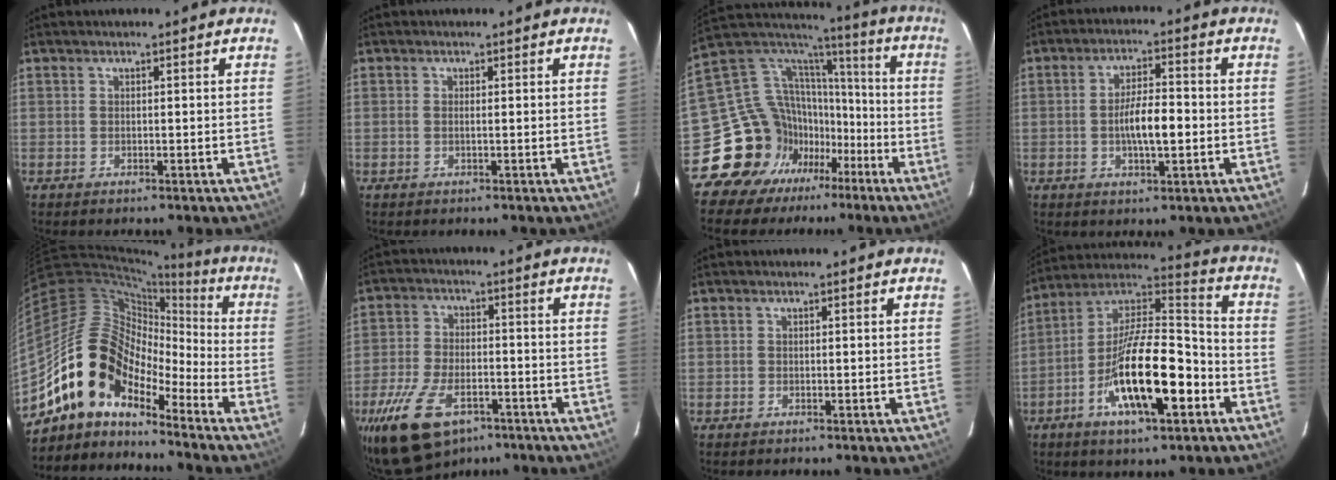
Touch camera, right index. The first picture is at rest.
{"total": 0.6, "force": [-0.1, 0.0, 0.6], "torque": [-0.012, 0.000, -0.003]}
{"total": 18.2, "force": [-11.0, 14.0, 4.0], "torque": [-0.101, 0.068, -0.180]}
{"total": 7.1, "force": [-1.2, 2.0, 6.7], "torque": [-0.123, 0.002, -0.017]}
{"total": 14.8, "force": [-11.2, 7.1, 6.6], "torque": [-0.116, 0.020, -0.219]}
{"total": 16.6, "force": [-10.0, 8.6, 10.1], "torque": [-0.230, -0.025, -0.176]}
{"total": 0.0}
{"total": 19.6, "force": [-7.6, 6.4, 17.0], "torque": [-0.305, -0.004, -0.135]}